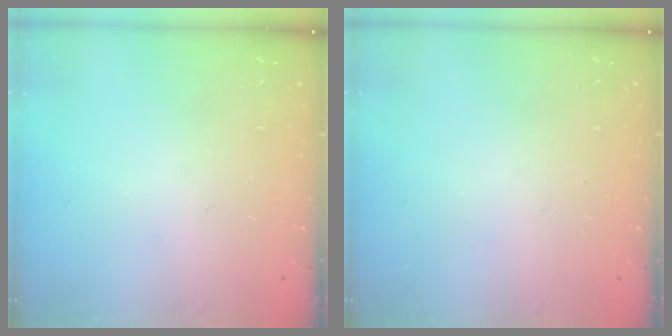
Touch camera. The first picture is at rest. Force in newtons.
{"total": 0.6, "press": 0.0, "slide": 0.6}